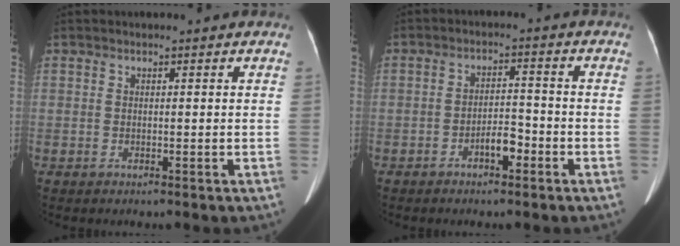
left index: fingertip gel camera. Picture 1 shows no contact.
{"total": 3.9, "force": [-2.3, 1.5, 2.8], "torque": [-0.047, 0.011, -0.040]}